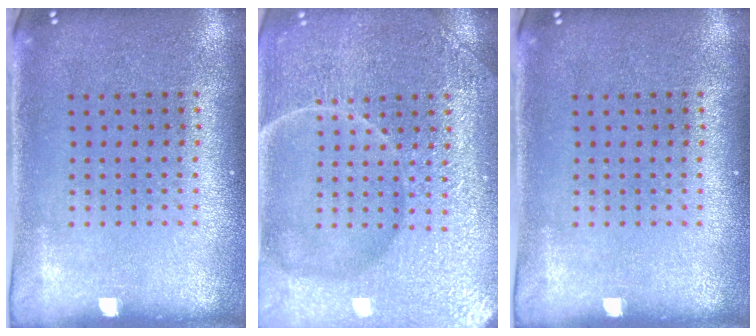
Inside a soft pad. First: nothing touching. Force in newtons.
{"total": 7.5, "press": 7.4, "slide": 1.0}
{"total": 0.0}